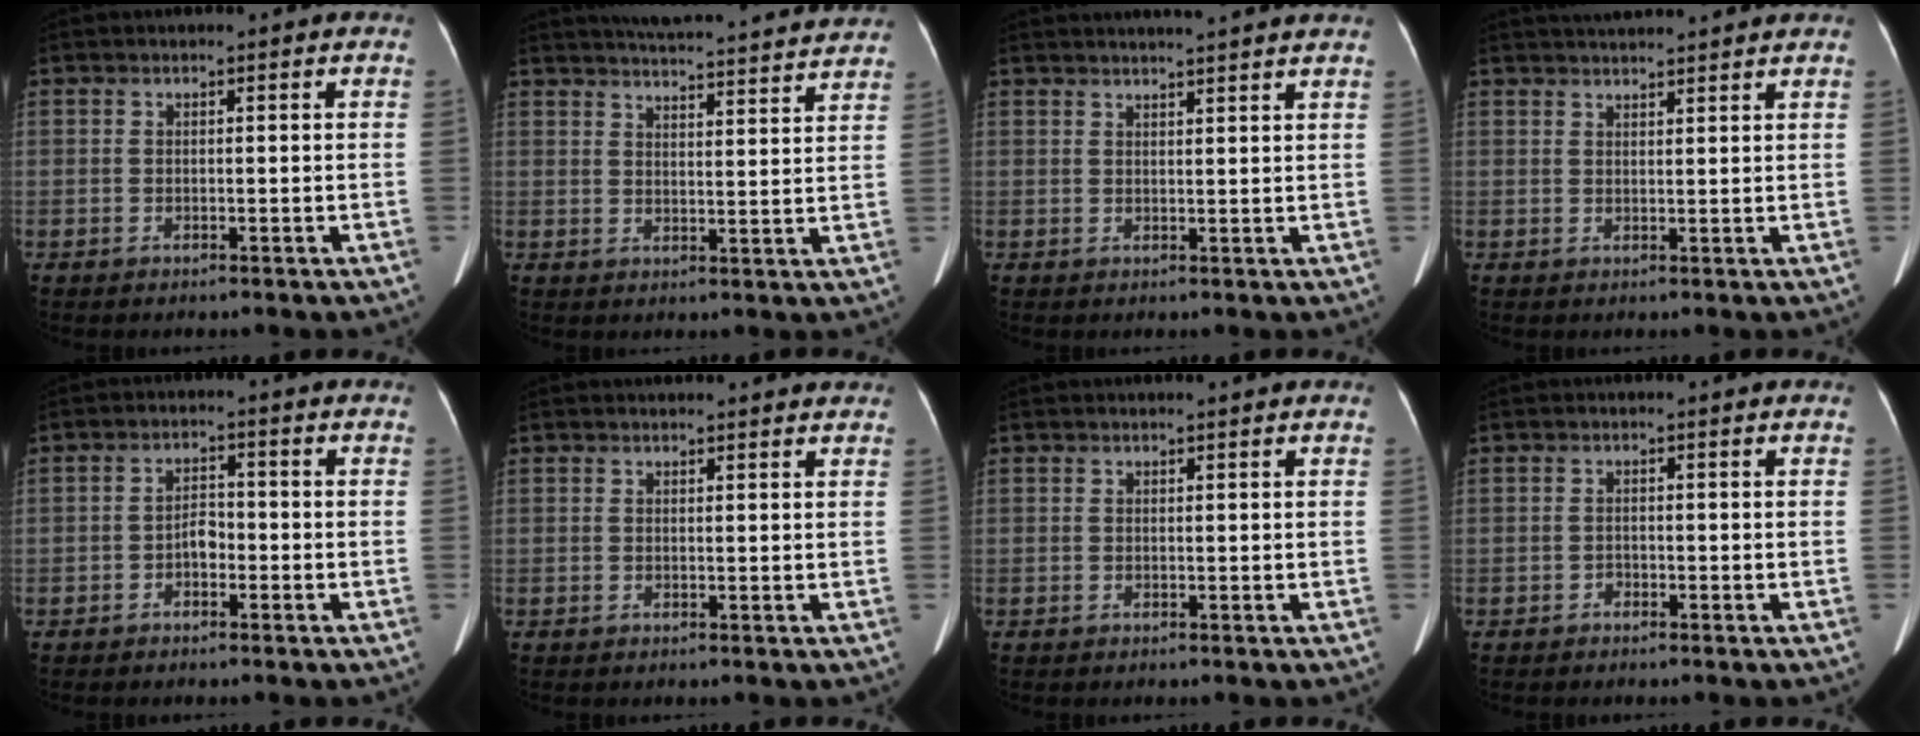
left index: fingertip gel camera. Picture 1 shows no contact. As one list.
[{"total": 21.6, "force": [20.3, 1.9, 7.0], "torque": [-0.101, -0.003, 0.252]}, {"total": 9.6, "force": [8.8, -0.5, 3.8], "torque": [-0.053, 0.023, 0.100]}, {"total": 7.6, "force": [7.2, 0.1, 2.5], "torque": [-0.038, 0.034, 0.096]}, {"total": 2.7, "force": [-1.2, 1.5, 1.9], "torque": [-0.029, 0.014, -0.025]}, {"total": 4.6, "force": [4.5, 0.8, 1.0], "torque": [-0.007, 0.016, 0.041]}, {"total": 0.0}, {"total": 0.8, "force": [-0.7, 0.4, 0.1], "torque": [0.001, 0.003, -0.016]}]